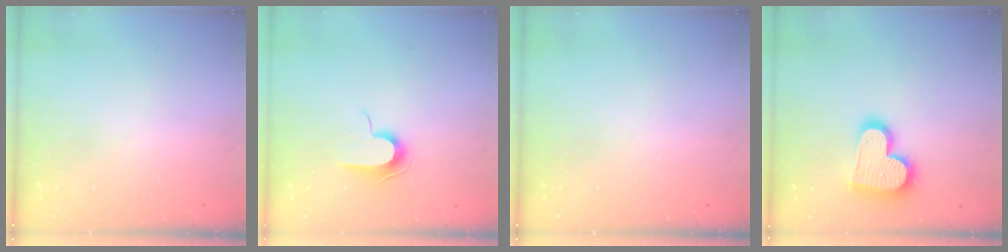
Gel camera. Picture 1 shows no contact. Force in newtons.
{"total": 8.9, "press": 8.9, "slide": 0.8}
{"total": 0.0}
{"total": 17.9, "press": 17.9, "slide": 1.4}